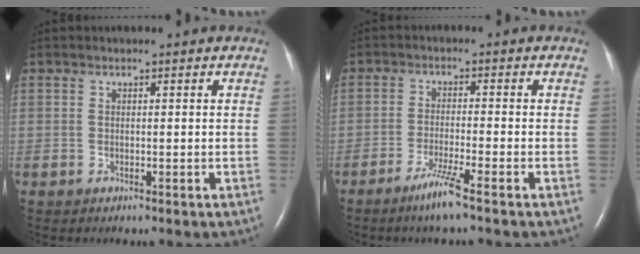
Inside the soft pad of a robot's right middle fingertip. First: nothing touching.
{"total": 4.6, "force": [-3.2, -0.8, 3.2], "torque": [-0.069, -0.012, -0.065]}